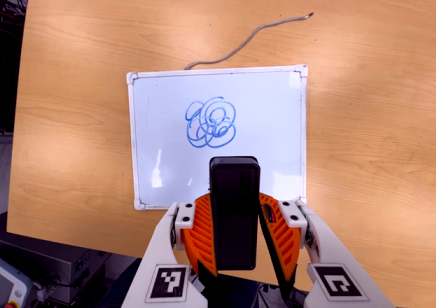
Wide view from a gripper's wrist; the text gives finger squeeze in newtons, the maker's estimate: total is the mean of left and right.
{"total": 5.0, "left": 4.5, "right": 5.5}